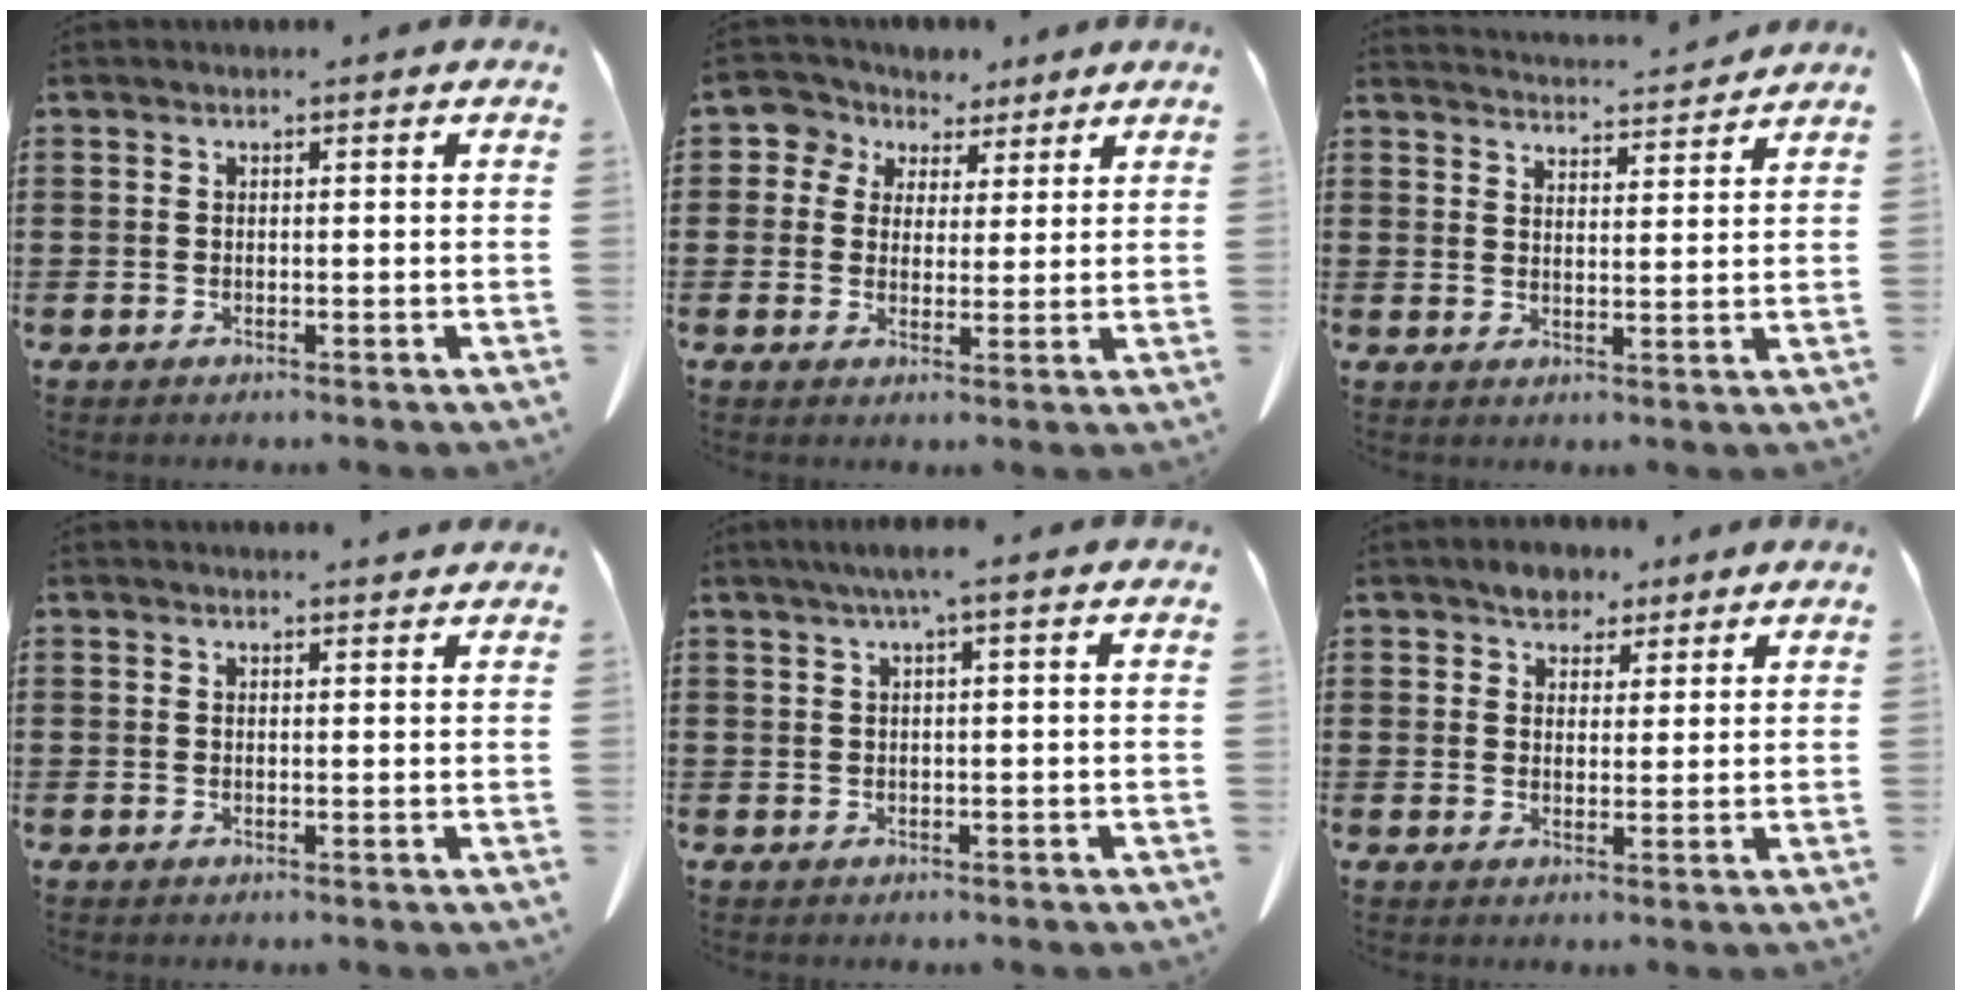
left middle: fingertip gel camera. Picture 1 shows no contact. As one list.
[{"total": 5.2, "force": [3.2, 4.1, 0.1], "torque": [-0.037, -0.007, 0.055]}, {"total": 4.2, "force": [4.2, -0.3, 0.4], "torque": [-0.021, -0.026, 0.074]}, {"total": 1.3, "force": [1.3, 0.0, 0.3], "torque": [-0.008, -0.001, 0.025]}, {"total": 2.1, "force": [0.4, -0.1, 2.1], "torque": [-0.037, -0.002, 0.008]}, {"total": 4.0, "force": [3.3, 2.2, 0.6], "torque": [-0.016, 0.003, 0.061]}]